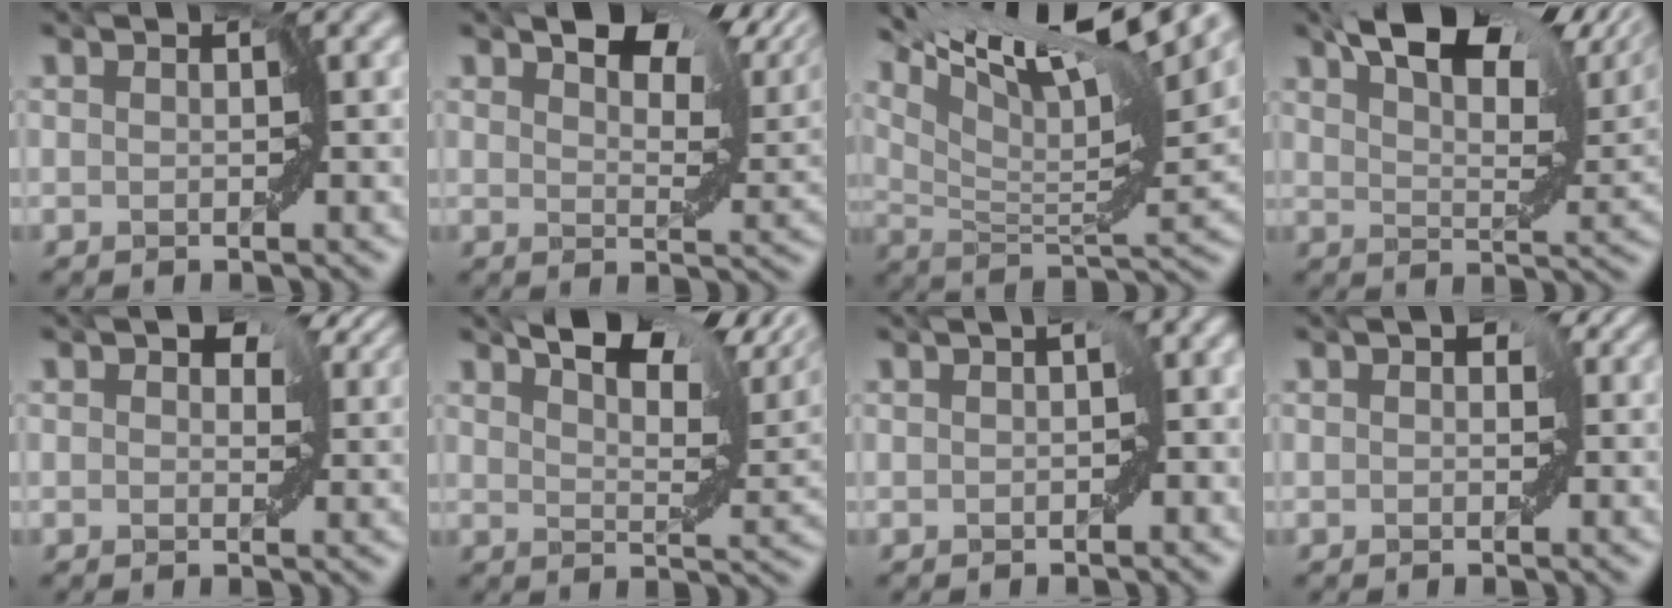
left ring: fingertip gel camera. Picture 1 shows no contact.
{"total": 8.3, "force": [5.3, 3.6, 5.3], "torque": [-0.083, -0.001, 0.095]}
{"total": 13.1, "force": [9.4, 2.3, 8.9], "torque": [-0.164, 0.001, 0.163]}
{"total": 12.0, "force": [8.1, 4.2, 7.8], "torque": [-0.130, 0.017, 0.140]}
{"total": 5.6, "force": [2.5, 3.2, 3.8], "torque": [-0.052, 0.018, 0.033]}
{"total": 9.7, "force": [6.7, 3.2, 6.1], "torque": [-0.092, 0.011, 0.110]}
{"total": 3.4, "force": [-0.3, 1.9, 2.9], "torque": [-0.028, 0.007, -0.001]}
{"total": 3.1, "force": [0.8, 2.1, 2.1], "torque": [-0.005, 0.019, -0.006]}